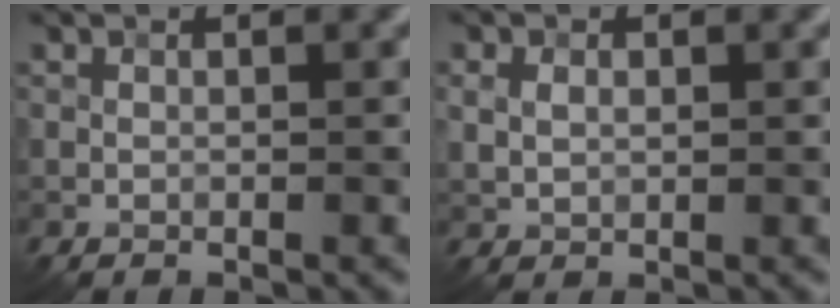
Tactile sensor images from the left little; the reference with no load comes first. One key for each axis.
{"total": 1.7, "fx": 0.4, "fy": 1.3, "fz": 1.1, "tx": -0.023, "ty": 0.002, "tz": 0.009}